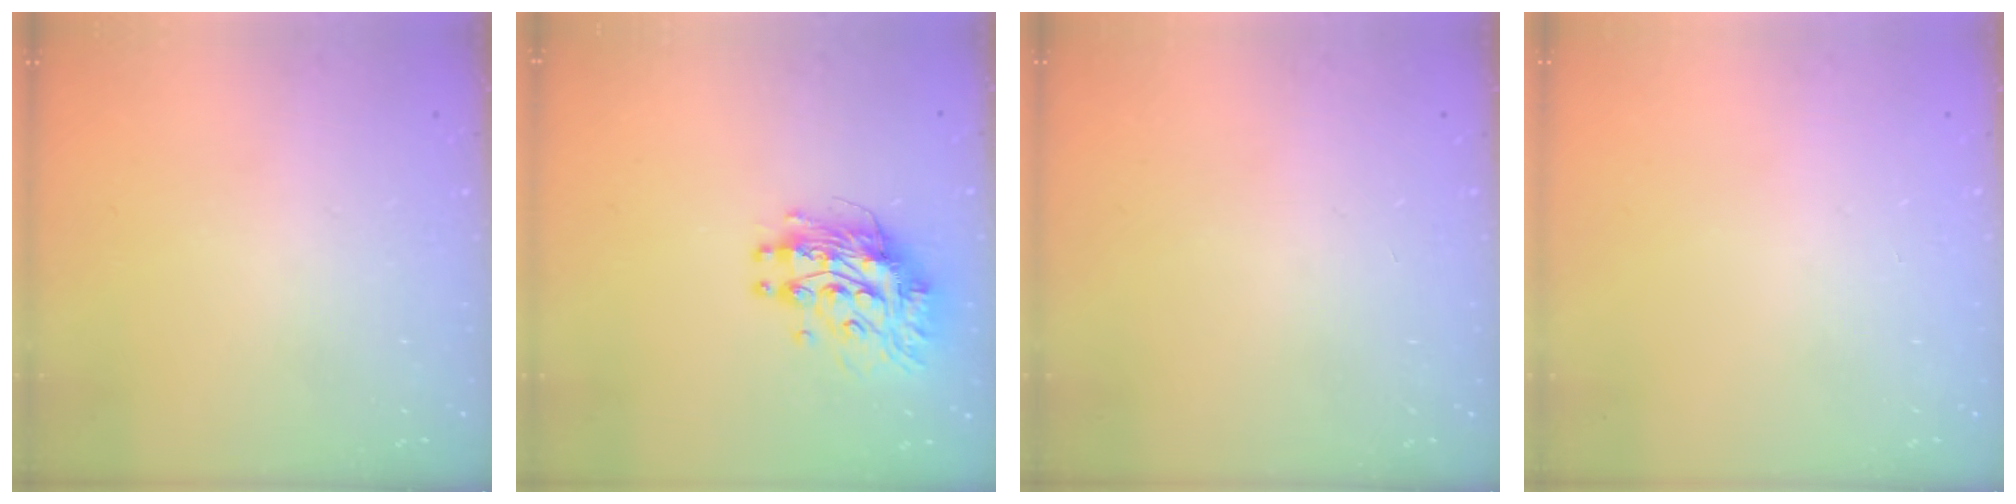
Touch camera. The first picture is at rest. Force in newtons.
{"total": 11.5, "press": 11.5, "slide": 1.0}
{"total": 0.0}
{"total": 0.0}